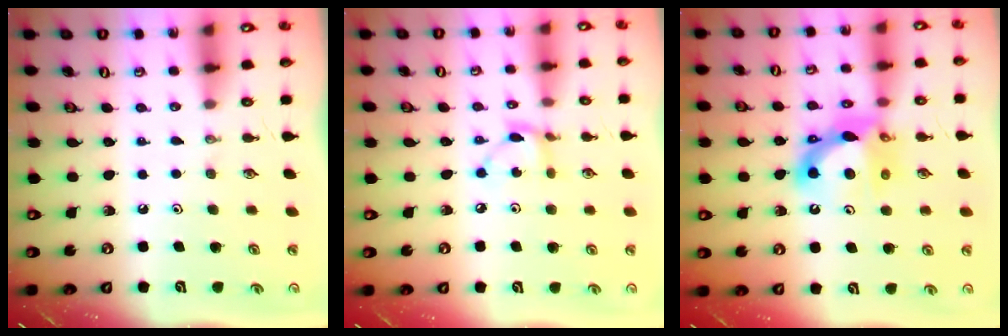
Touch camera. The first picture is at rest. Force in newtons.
{"total": 3.7, "press": 3.7, "slide": 0.2}
{"total": 10.8, "press": 10.6, "slide": 2.4}